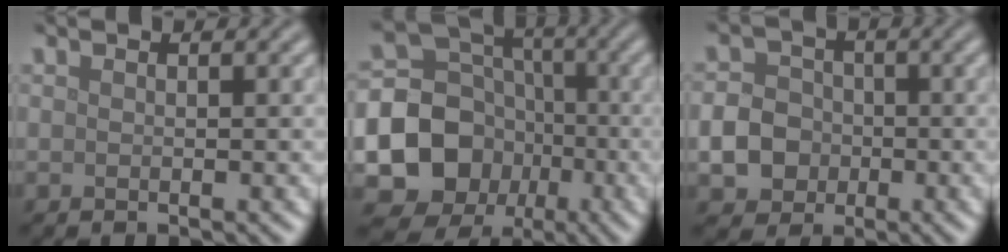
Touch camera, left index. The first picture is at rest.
{"total": 11.0, "force": [-2.9, 9.8, 4.1], "torque": [-0.083, -0.011, -0.071]}
{"total": 4.4, "force": [-1.0, 3.9, 1.9], "torque": [-0.032, 0.000, -0.030]}